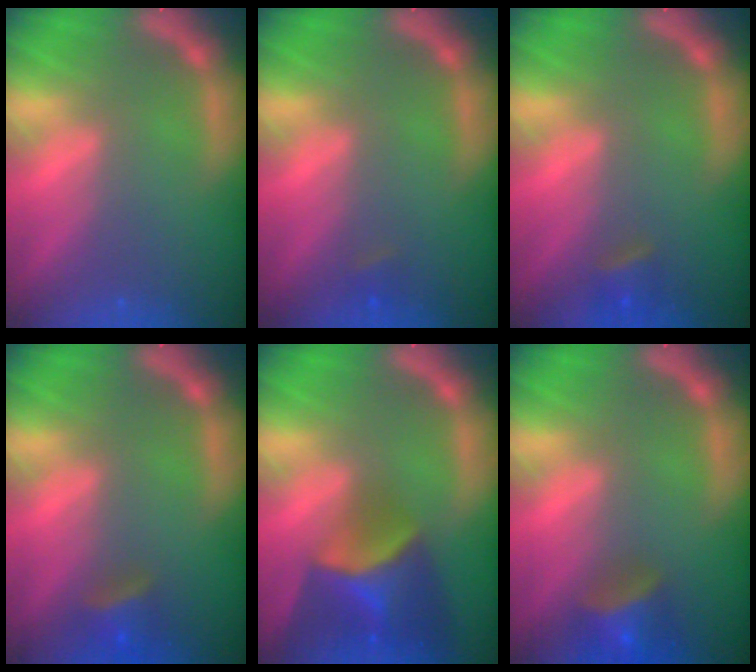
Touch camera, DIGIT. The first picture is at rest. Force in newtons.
{"total": 0.9}
{"total": 1.9}
{"total": 2.9}
{"total": 7.9}
{"total": 4.5}